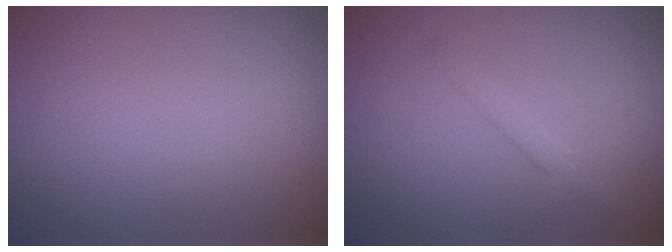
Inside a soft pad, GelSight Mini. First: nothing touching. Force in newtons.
{"total": 1.7, "press": 1.7, "slide": 0.2}